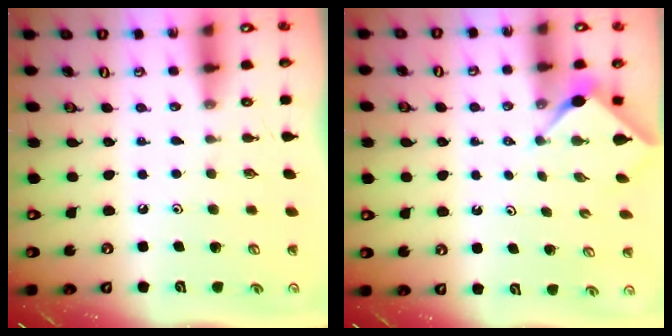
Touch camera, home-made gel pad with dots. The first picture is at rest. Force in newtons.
{"total": 3.6, "press": 3.6, "slide": 0.4}